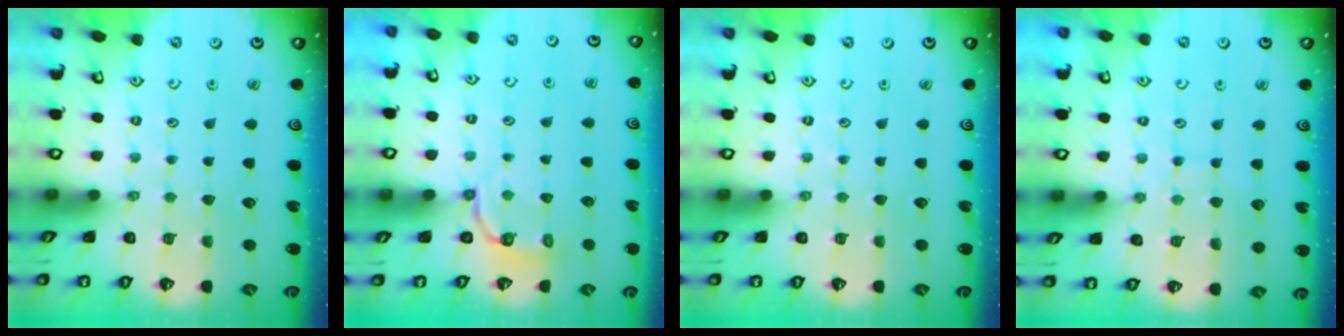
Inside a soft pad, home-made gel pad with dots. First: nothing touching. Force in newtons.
{"total": 4.2, "press": 2.9, "slide": 3.0}
{"total": 0.0}
{"total": 7.1, "press": 7.0, "slide": 0.6}